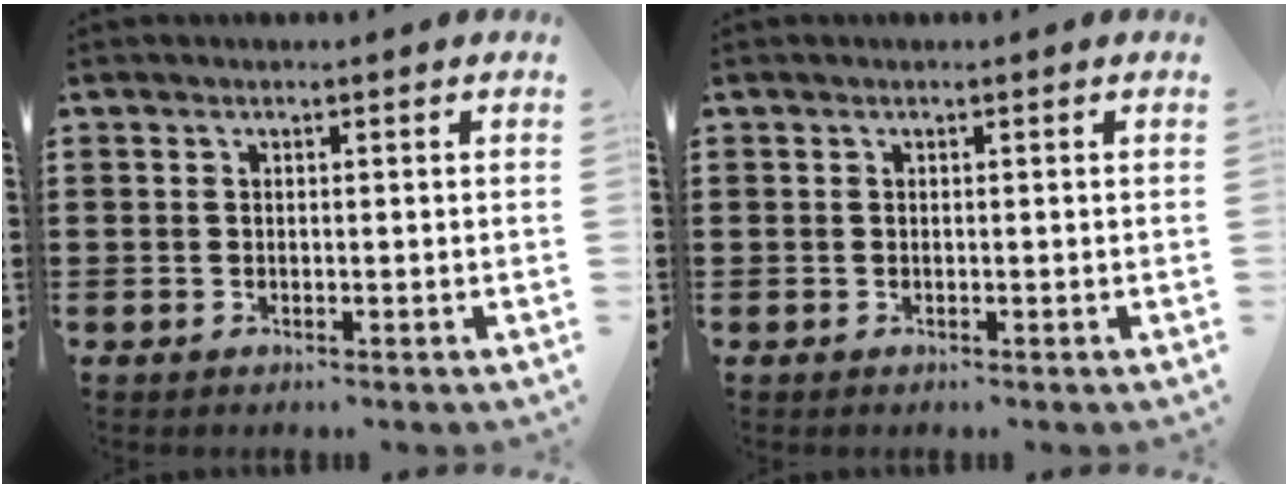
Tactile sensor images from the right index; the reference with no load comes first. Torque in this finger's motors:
{"motor_torque": [0.00, 0.00, 0.00, 0.00]}